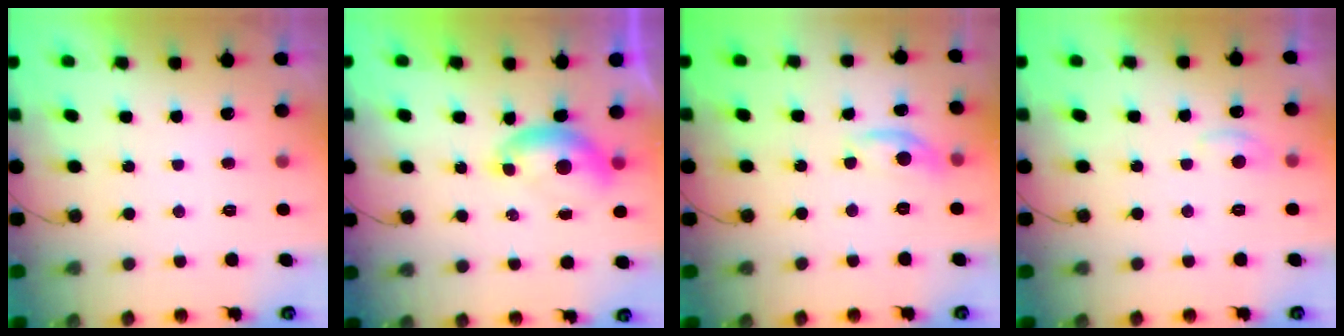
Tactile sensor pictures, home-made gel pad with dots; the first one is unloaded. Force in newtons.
{"total": 6.0, "press": 6.0, "slide": 0.8}
{"total": 7.8, "press": 7.8, "slide": 0.5}
{"total": 5.5, "press": 5.5, "slide": 0.6}